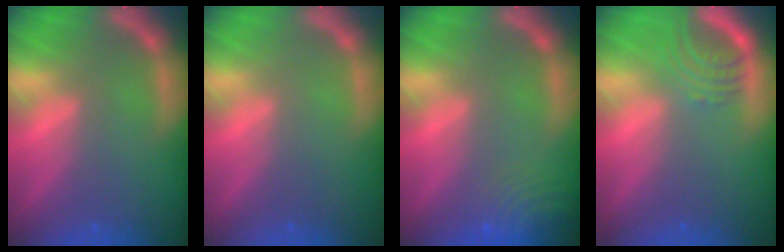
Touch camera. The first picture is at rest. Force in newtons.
{"total": 0.0}
{"total": 8.0}
{"total": 3.9}